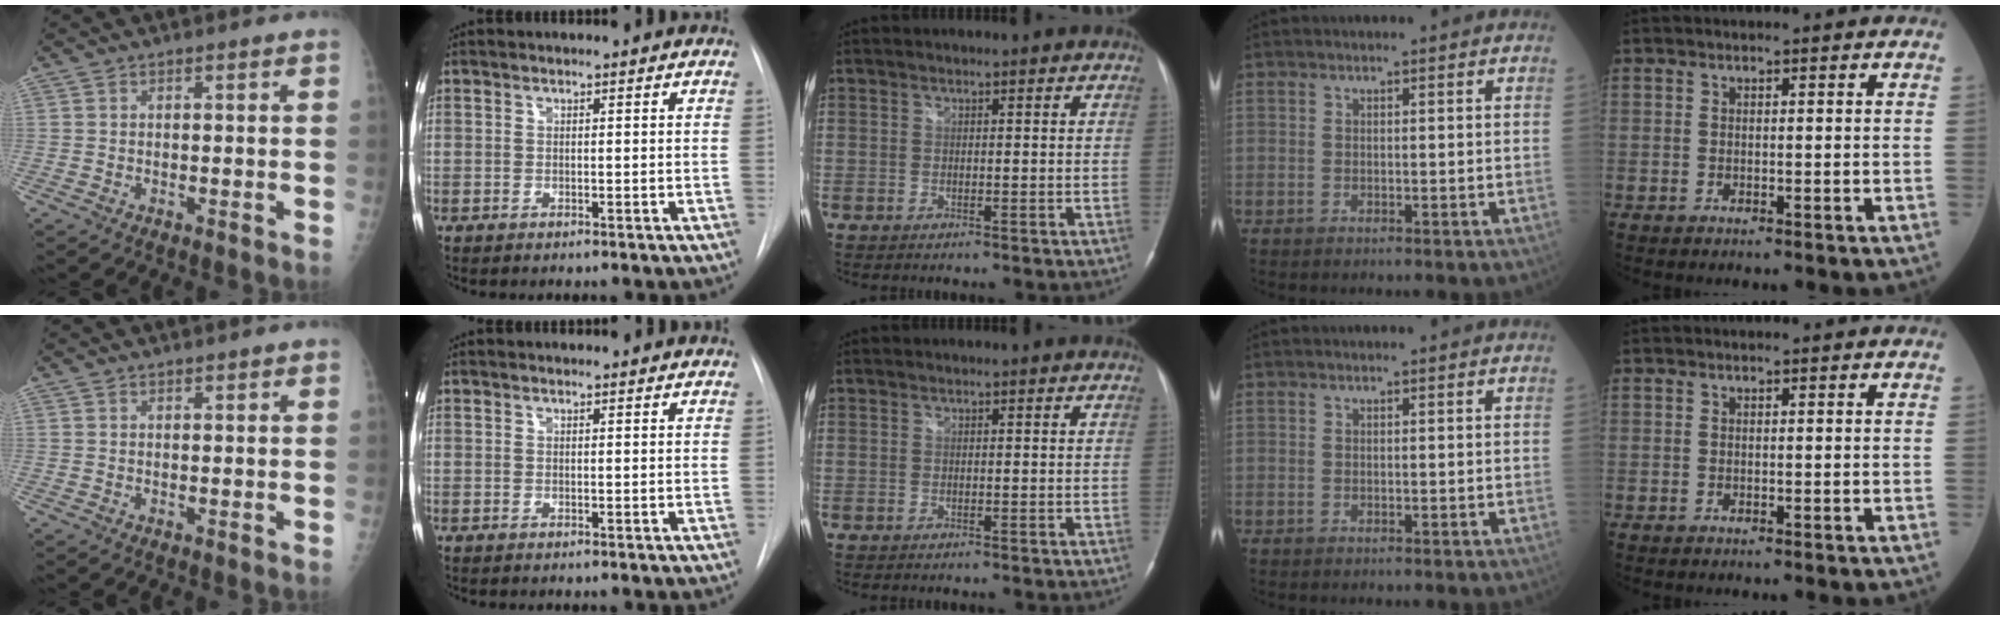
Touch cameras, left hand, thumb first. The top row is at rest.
{"thumb": {"total": 0.9, "force": [0.6, 0.3, 0.6], "torque": [-0.004, -0.001, 0.008]}, "index": {"total": 2.0, "force": [1.9, 0.4, 0.3], "torque": [-0.014, 0.011, 0.018]}}